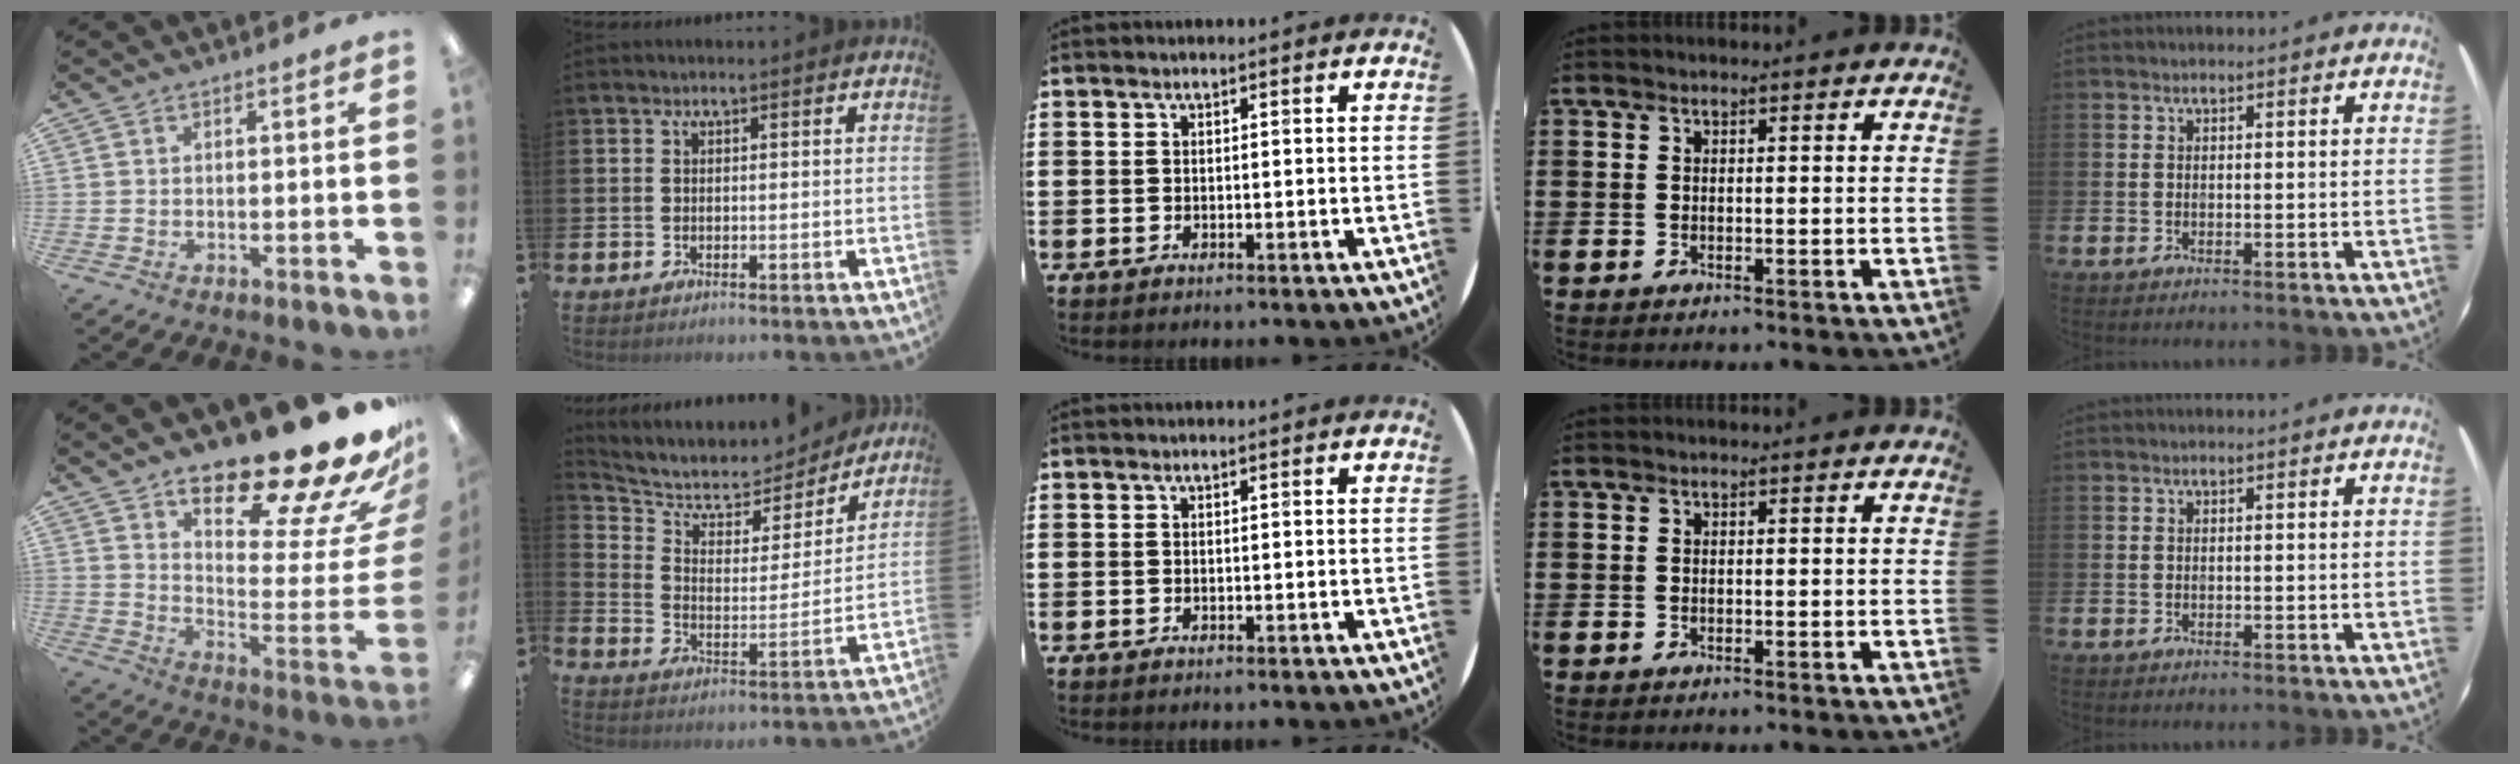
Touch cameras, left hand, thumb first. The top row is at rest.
{"thumb": {"total": 23.8, "force": [19.4, 5.1, 12.9], "torque": [-0.164, -0.151, 0.306]}, "index": {"total": 6.8, "force": [6.0, 2.9, 1.5], "torque": [-0.063, -0.050, 0.098]}}